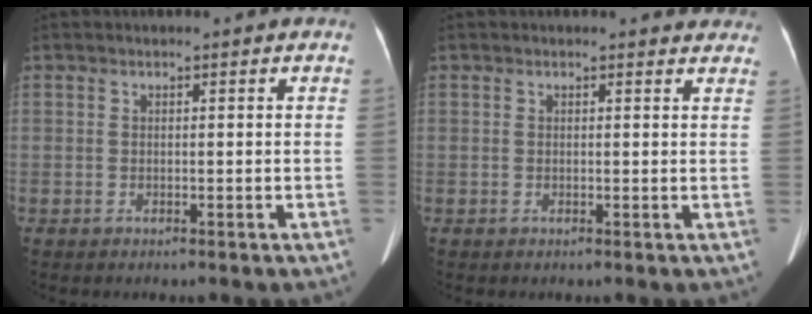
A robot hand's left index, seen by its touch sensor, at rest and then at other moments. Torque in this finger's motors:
{"motor_torque": [0.12, -0.19, 0.00, 0.00]}